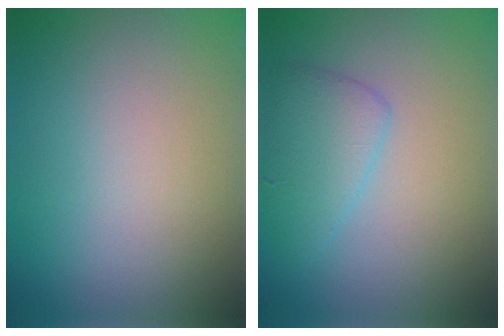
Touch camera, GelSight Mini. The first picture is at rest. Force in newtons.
{"total": 2.8, "press": 2.8, "slide": 0.3}